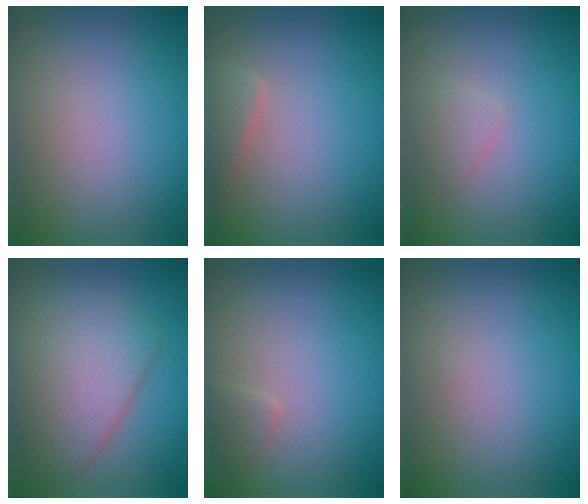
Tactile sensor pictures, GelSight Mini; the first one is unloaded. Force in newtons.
{"total": 2.0, "press": 2.0, "slide": 0.1}
{"total": 1.1, "press": 1.1, "slide": 0.1}
{"total": 6.6, "press": 6.6, "slide": 0.1}
{"total": 0.9, "press": 0.9, "slide": 0.1}
{"total": 0.0}